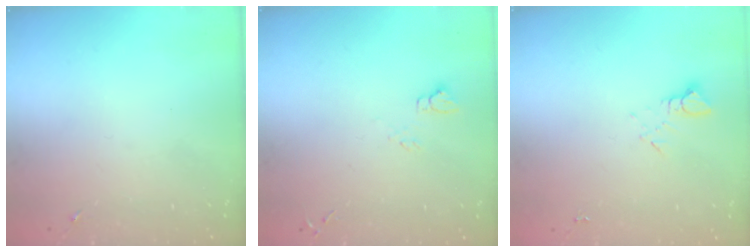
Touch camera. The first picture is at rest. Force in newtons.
{"total": 5.0, "press": 5.0, "slide": 0.6}
{"total": 2.7, "press": 2.7, "slide": 0.2}